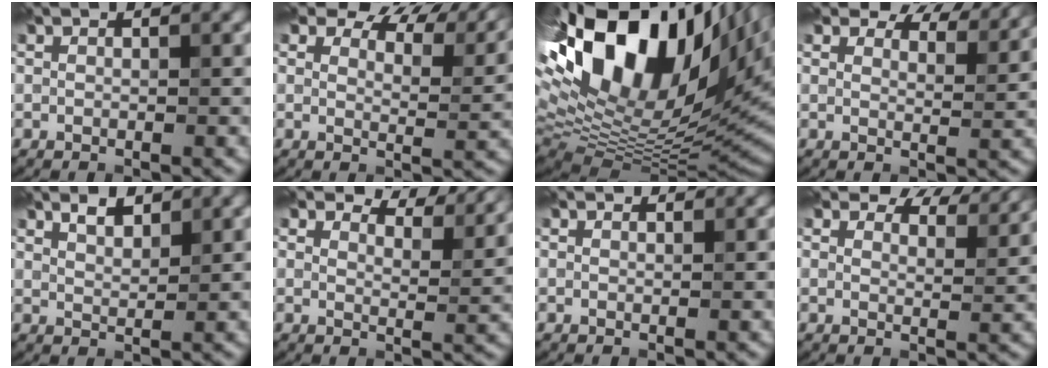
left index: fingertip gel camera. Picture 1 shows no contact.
{"total": 10.2, "force": [8.3, 3.5, 4.7], "torque": [-0.072, 0.013, 0.097]}
{"total": 20.5, "force": [7.1, 10.2, 16.3], "torque": [-0.303, 0.005, 0.152]}
{"total": 7.3, "force": [6.2, 2.4, 2.9], "torque": [-0.042, 0.004, 0.071]}
{"total": 2.0, "force": [1.6, 0.6, 1.0], "torque": [-0.018, 0.000, 0.031]}
{"total": 6.6, "force": [5.9, 1.8, 2.5], "torque": [-0.046, 0.007, 0.072]}
{"total": 1.0, "force": [0.9, 0.3, 0.1], "torque": [-0.005, -0.005, 0.007]}
{"total": 7.1, "force": [6.0, 2.4, 2.8], "torque": [-0.039, 0.004, 0.068]}